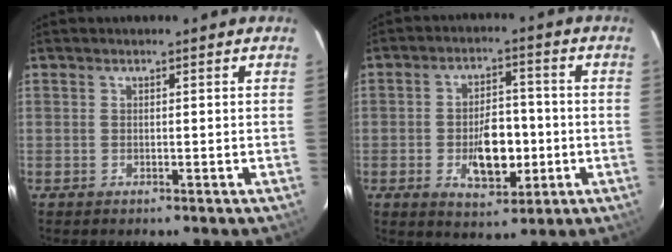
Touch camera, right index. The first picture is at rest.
{"total": 9.8, "force": [-2.3, 5.4, 7.9], "torque": [-0.138, 0.008, -0.024]}